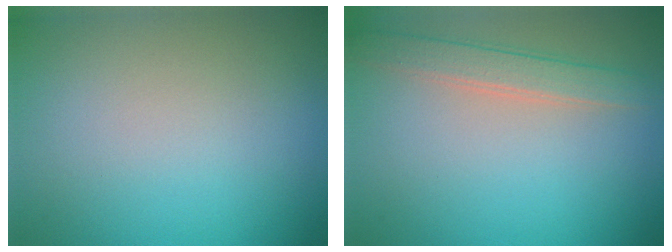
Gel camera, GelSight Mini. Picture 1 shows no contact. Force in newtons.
{"total": 2.6, "press": 2.6, "slide": 0.1}